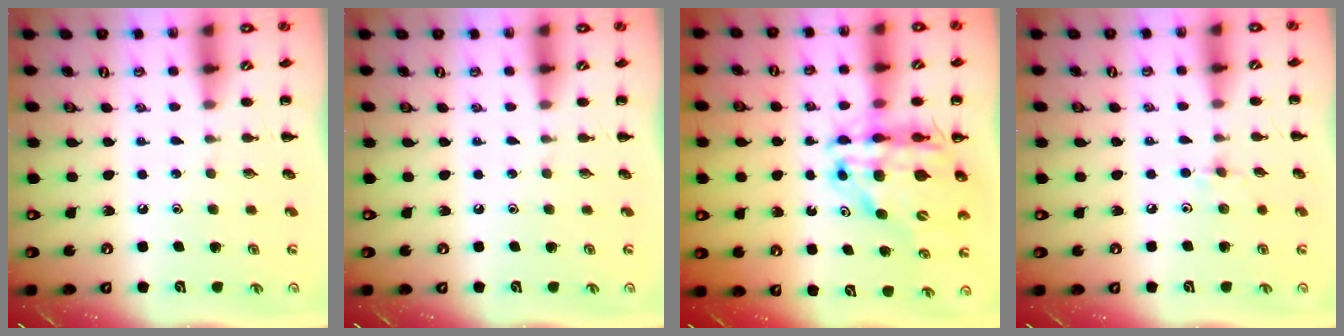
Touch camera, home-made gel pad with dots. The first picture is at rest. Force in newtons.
{"total": 0.0}
{"total": 16.2, "press": 15.6, "slide": 4.3}
{"total": 4.6, "press": 4.2, "slide": 1.7}